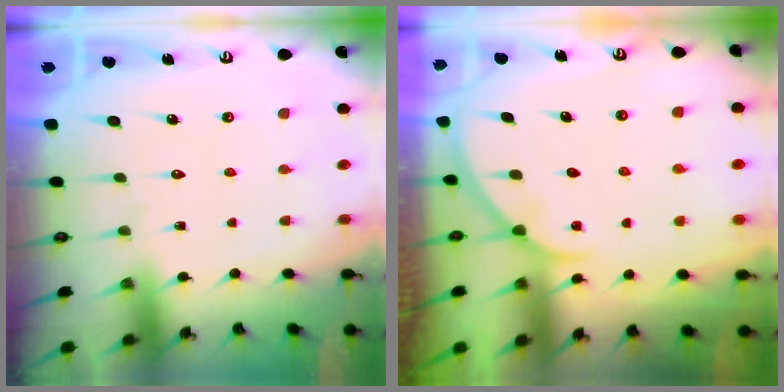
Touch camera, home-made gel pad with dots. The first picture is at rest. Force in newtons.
{"total": 2.4, "press": 2.4, "slide": 0.3}